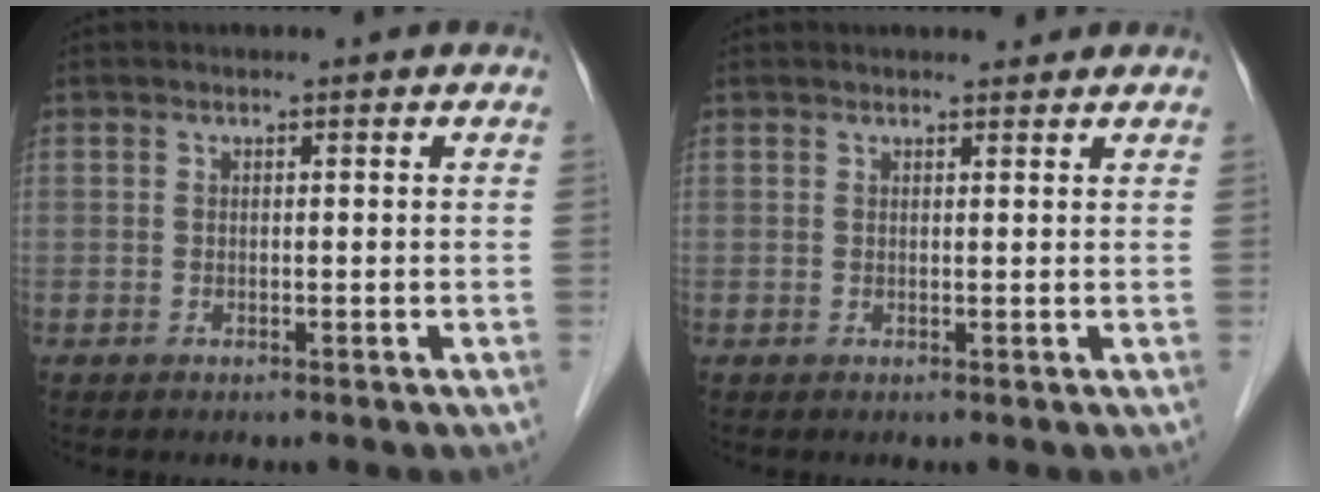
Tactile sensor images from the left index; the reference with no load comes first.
{"total": 1.8, "force": [1.7, 0.3, 0.5], "torque": [-0.009, 0.006, 0.024]}